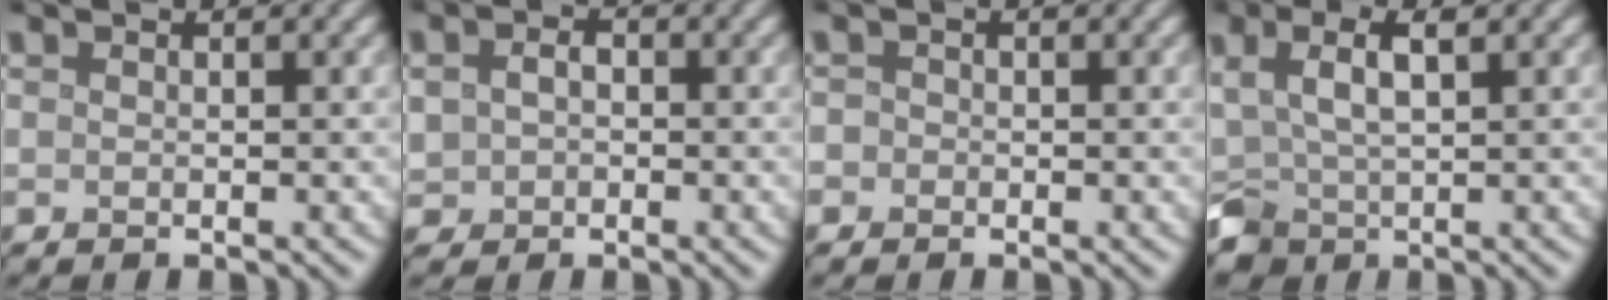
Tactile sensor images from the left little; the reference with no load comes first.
{"total": 3.1, "force": [0.1, 2.7, 1.6], "torque": [-0.027, 0.006, -0.010]}
{"total": 1.1, "force": [-0.3, 1.1, 0.2], "torque": [0.006, 0.000, -0.014]}
{"total": 3.8, "force": [1.1, 1.9, 3.1], "torque": [-0.068, 0.004, 0.023]}